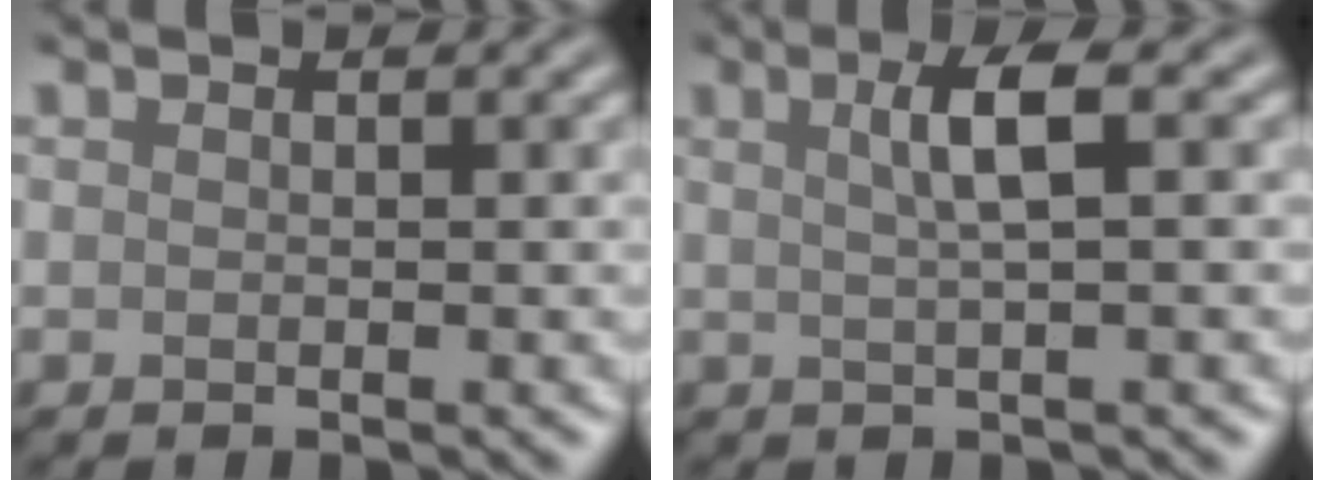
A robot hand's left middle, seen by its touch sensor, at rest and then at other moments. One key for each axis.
{"total": 3.1, "fx": 0.5, "fy": 0.5, "fz": 3.0, "tx": -0.050, "ty": 0.009, "tz": 0.013}